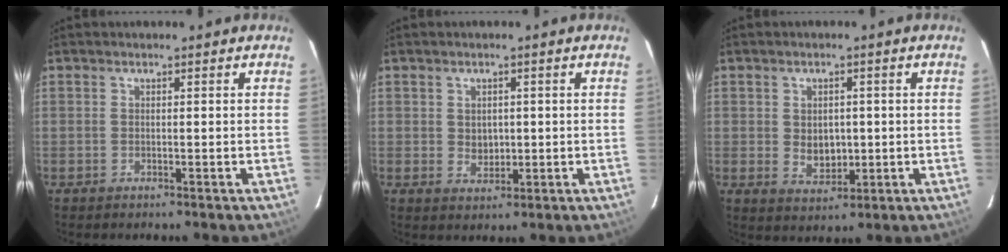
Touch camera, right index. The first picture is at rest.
{"total": 2.3, "force": [0.1, 2.0, 1.1], "torque": [-0.016, 0.000, 0.005]}
{"total": 5.2, "force": [-0.1, 4.0, 3.3], "torque": [-0.057, -0.006, 0.009]}